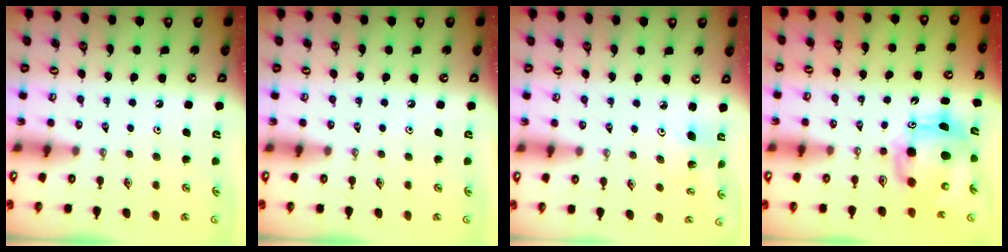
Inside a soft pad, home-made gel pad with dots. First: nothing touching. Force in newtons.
{"total": 0.0}
{"total": 3.8, "press": 3.5, "slide": 1.5}
{"total": 9.5, "press": 9.2, "slide": 2.1}